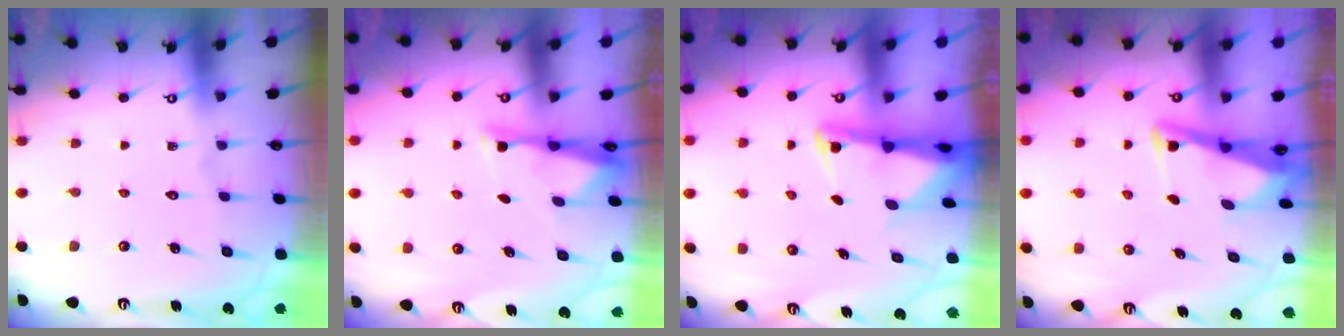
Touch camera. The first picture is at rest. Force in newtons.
{"total": 3.3, "press": 3.3, "slide": 0.4}
{"total": 2.8, "press": 2.8, "slide": 0.5}
{"total": 3.5, "press": 3.4, "slide": 0.8}